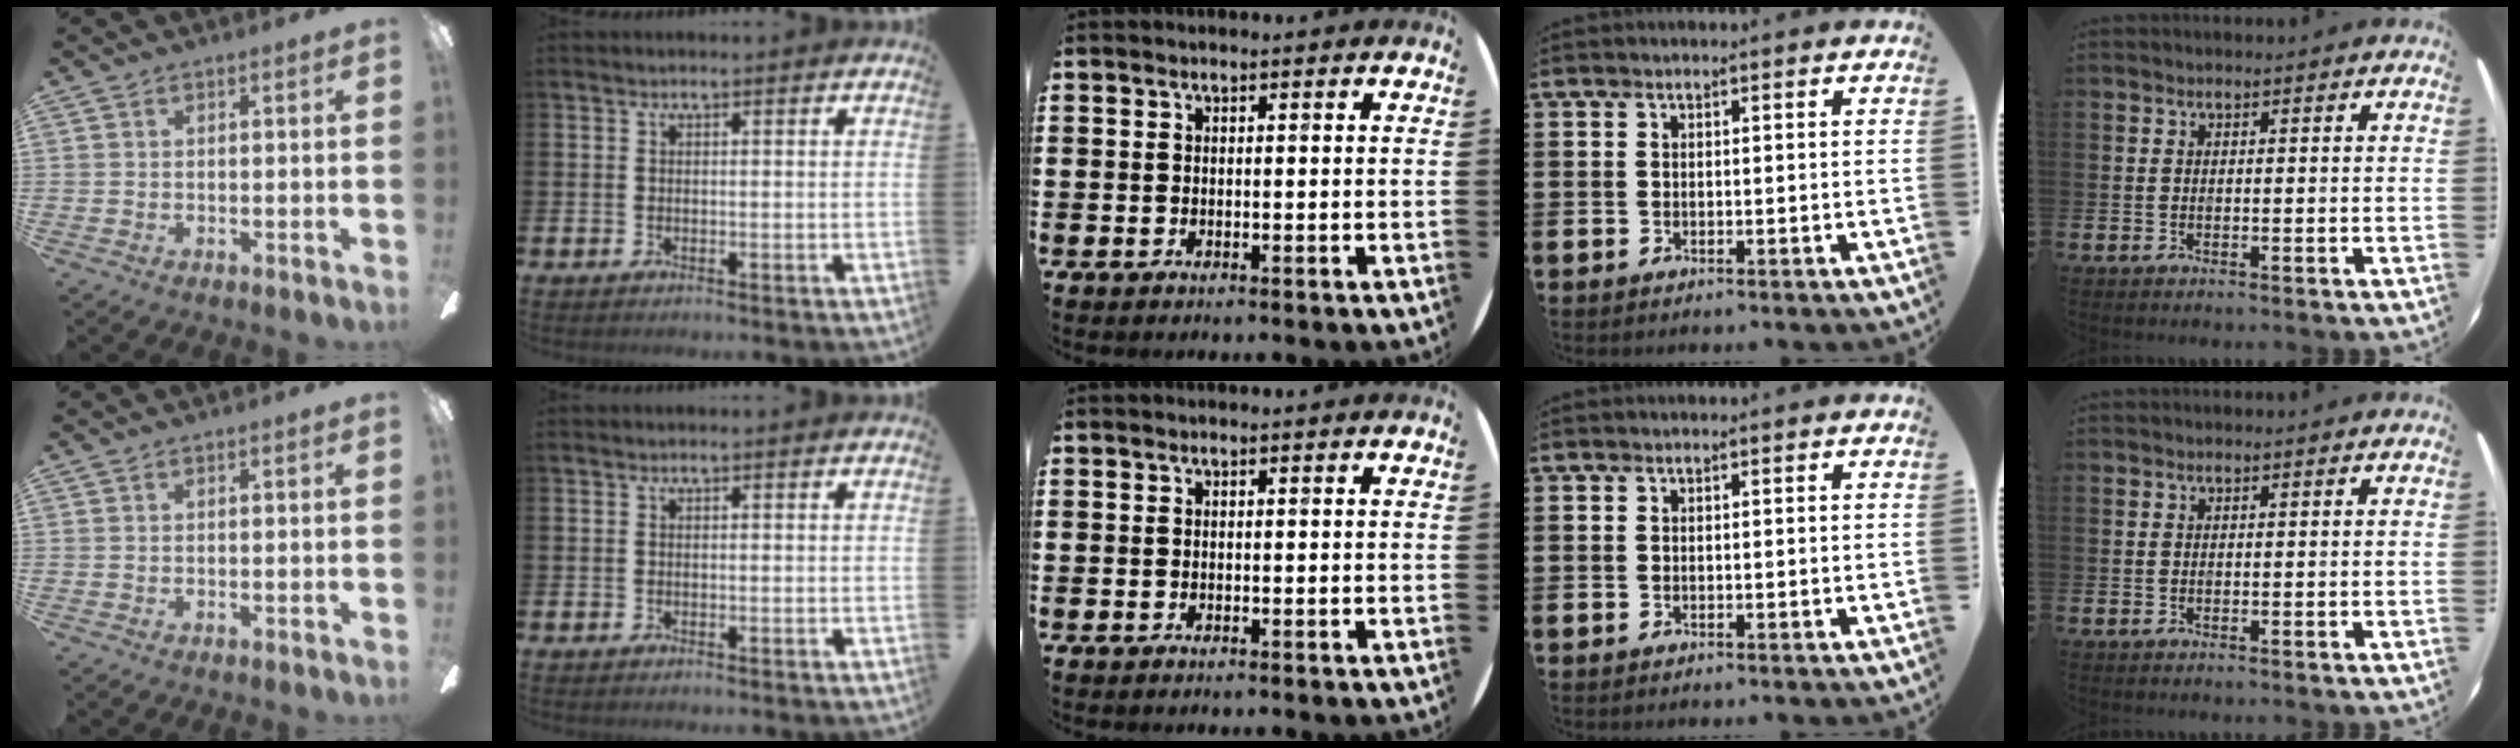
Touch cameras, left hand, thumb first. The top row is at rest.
{}